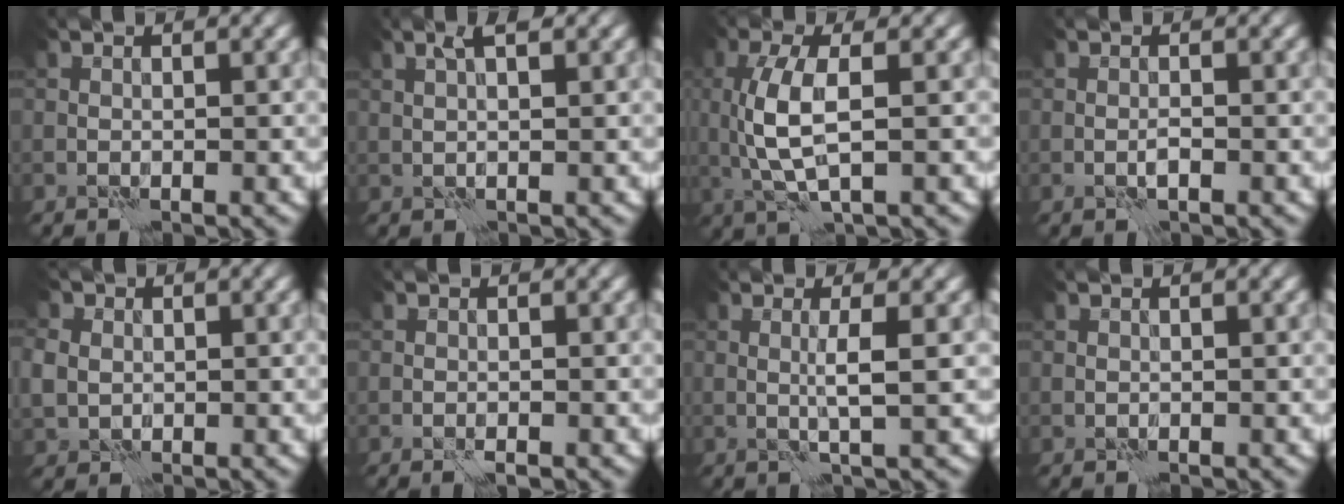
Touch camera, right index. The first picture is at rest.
{"total": 1.9, "force": [1.1, 0.3, 1.6], "torque": [-0.026, 0.004, 0.020]}
{"total": 4.9, "force": [0.4, 1.8, 4.5], "torque": [-0.108, 0.002, 0.010]}
{"total": 0.7, "force": [-0.4, 0.1, 0.6], "torque": [-0.011, 0.002, -0.008]}
{"total": 2.7, "force": [0.5, 2.5, 1.0], "torque": [-0.035, 0.012, 0.007]}
{"total": 1.1, "force": [-0.7, 0.2, 0.8], "torque": [-0.012, 0.000, -0.012]}
{"total": 2.2, "force": [0.2, 0.3, 2.2], "torque": [-0.041, 0.003, 0.000]}
{"total": 0.0}